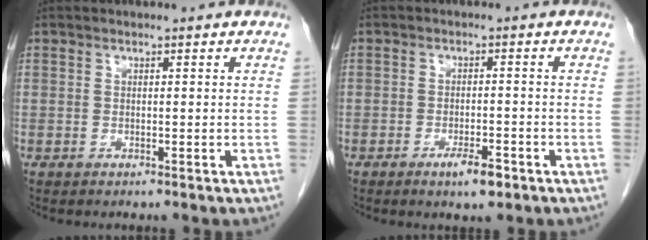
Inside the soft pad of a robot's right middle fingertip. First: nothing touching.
{"total": 3.6, "force": [-2.2, 1.0, 2.7], "torque": [-0.047, -0.001, -0.032]}